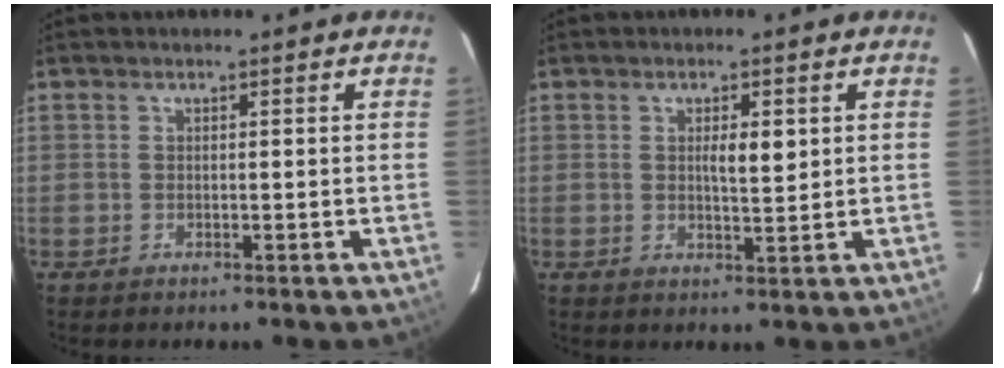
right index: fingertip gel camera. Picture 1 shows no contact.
{"total": 3.3, "force": [0.9, 0.8, 3.1], "torque": [-0.049, -0.002, 0.013]}